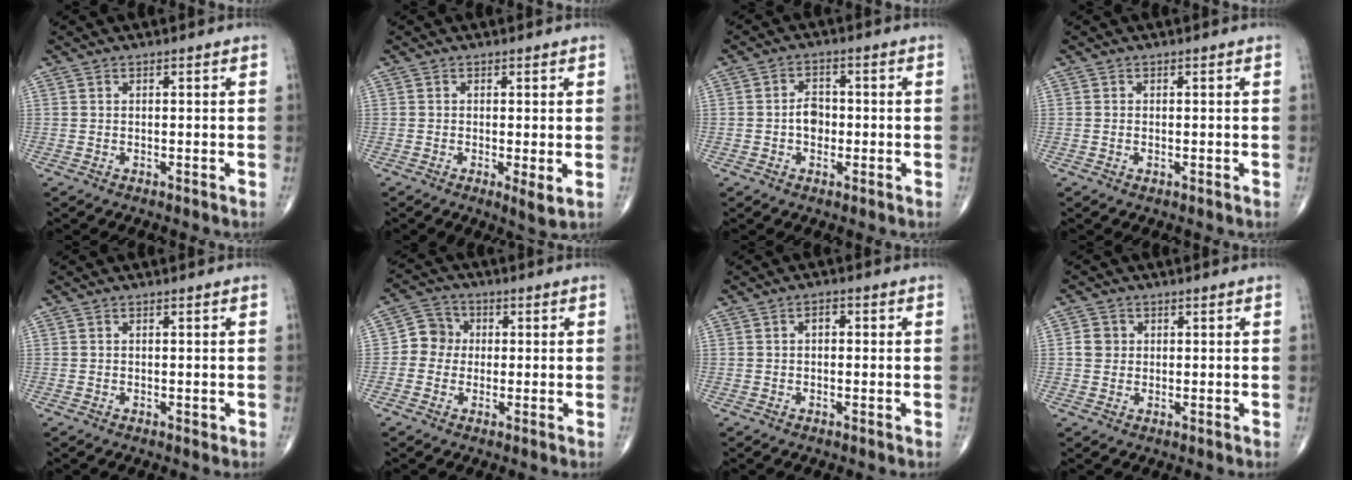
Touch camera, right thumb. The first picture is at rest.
{"total": 3.1, "force": [-0.4, 0.6, 3.0], "torque": [-0.055, -0.014, -0.010]}
{"total": 4.1, "force": [-0.6, 3.0, 2.7], "torque": [-0.031, 0.012, -0.017]}
{"total": 0.7, "force": [-0.2, 0.4, 0.5], "torque": [-0.013, 0.002, -0.002]}
{"total": 0.6, "force": [-0.1, 0.3, 0.5], "torque": [-0.007, -0.002, -0.002]}
{"total": 5.6, "force": [-0.1, 5.2, 2.0], "torque": [-0.007, 0.014, -0.015]}
{"total": 2.1, "force": [0.2, 1.3, 1.6], "torque": [-0.018, 0.009, -0.002]}
{"total": 2.9, "force": [0.4, 2.6, 1.0], "torque": [-0.004, 0.004, 0.005]}